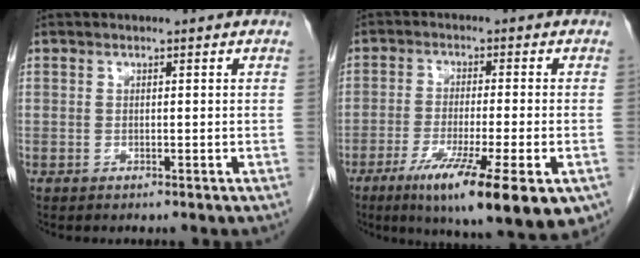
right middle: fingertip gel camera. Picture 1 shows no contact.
{"total": 15.6, "force": [-8.5, 1.7, 13.0], "torque": [-0.165, -0.037, -0.131]}